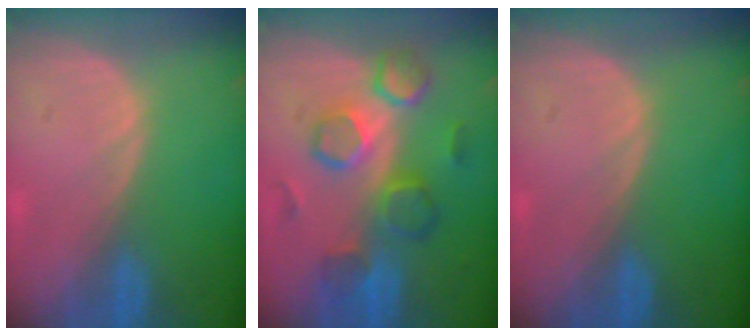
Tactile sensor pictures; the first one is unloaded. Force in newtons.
{"total": 8.7, "press": 8.6, "slide": 1.5}
{"total": 0.0}